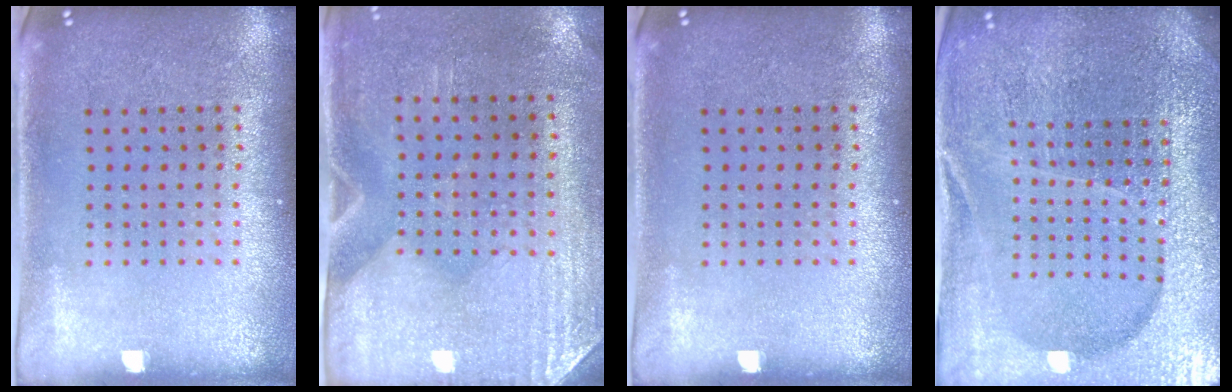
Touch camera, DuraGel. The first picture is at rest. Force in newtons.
{"total": 2.9, "press": 2.5, "slide": 1.5}
{"total": 0.0}
{"total": 5.5, "press": 5.0, "slide": 2.4}